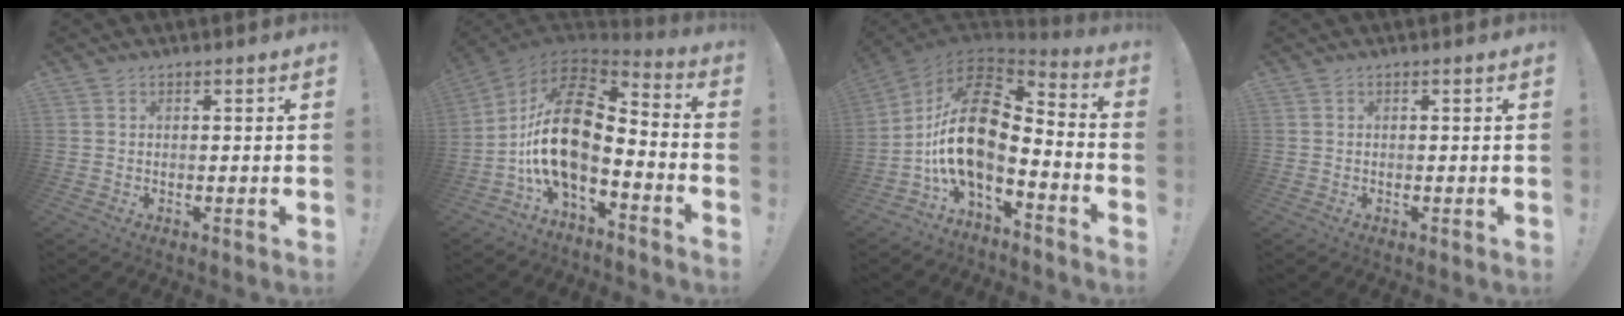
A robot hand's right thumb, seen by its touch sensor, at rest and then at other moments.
{"total": 18.9, "force": [-2.1, 9.4, 16.2], "torque": [-0.327, 0.011, -0.037]}
{"total": 18.5, "force": [-1.0, 9.1, 16.1], "torque": [-0.322, 0.006, -0.017]}
{"total": 0.0}